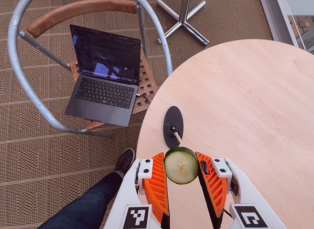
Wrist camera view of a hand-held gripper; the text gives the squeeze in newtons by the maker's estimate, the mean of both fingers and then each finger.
{"total": 8.1, "left": 7.6, "right": 8.7}